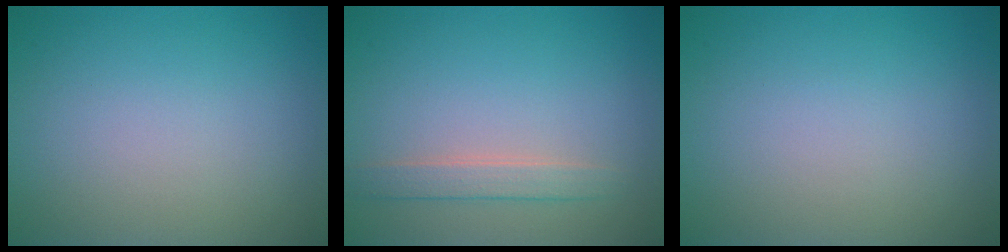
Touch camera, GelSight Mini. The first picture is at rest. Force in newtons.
{"total": 1.9, "press": 1.9, "slide": 0.1}
{"total": 0.0}